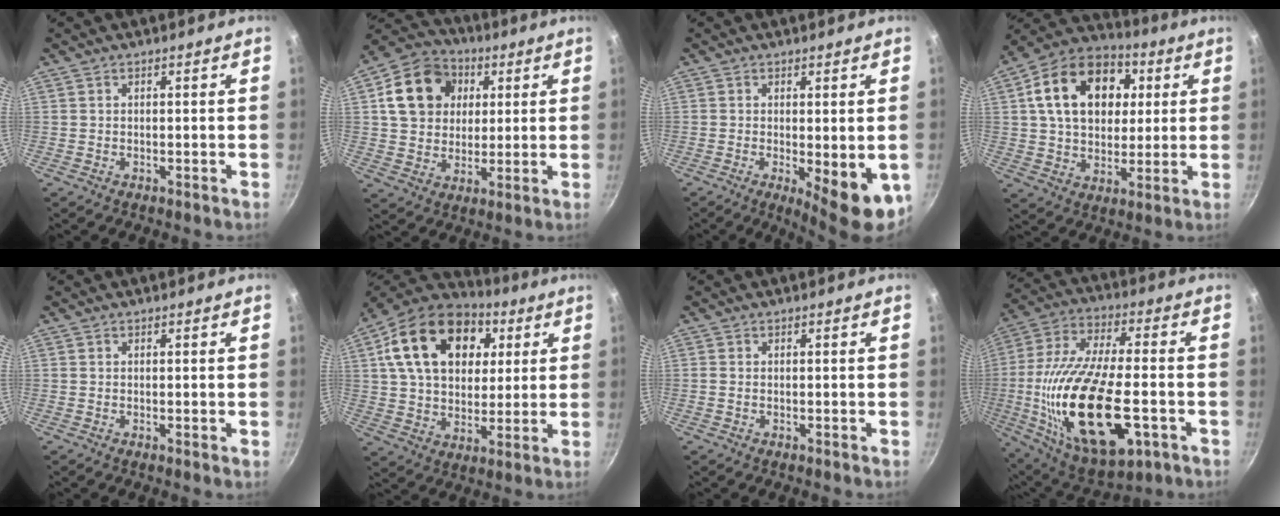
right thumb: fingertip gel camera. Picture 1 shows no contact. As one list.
[{"total": 15.3, "force": [4.2, 12.5, 7.8], "torque": [-0.117, 0.014, 0.063]}, {"total": 9.4, "force": [-2.1, 3.0, 8.7], "torque": [-0.100, -0.010, -0.018]}, {"total": 20.1, "force": [5.1, 14.4, 13.0], "torque": [-0.191, 0.015, 0.075]}, {"total": 0.0}, {"total": 23.0, "force": [7.5, 15.9, 14.8], "torque": [-0.234, 0.004, 0.119]}, {"total": 0.6, "force": [-0.1, 0.4, 0.4], "torque": [-0.010, 0.002, -0.004]}, {"total": 28.4, "force": [-6.5, 12.3, 24.7], "torque": [-0.470, 0.007, -0.102]}]